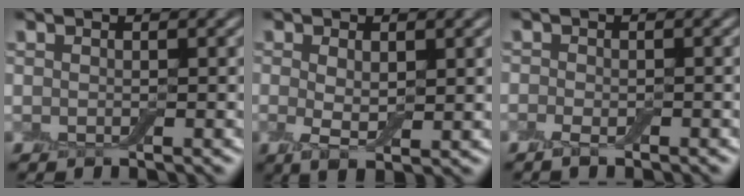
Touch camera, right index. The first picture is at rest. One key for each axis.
{"total": 3.1, "fx": 0.3, "fy": 1.3, "fz": 2.8, "tx": -0.054, "ty": -0.004, "tz": 0.007}
{"total": 1.6, "fx": -1.0, "fy": 0.8, "fz": 1.0, "tx": -0.018, "ty": -0.001, "tz": -0.020}